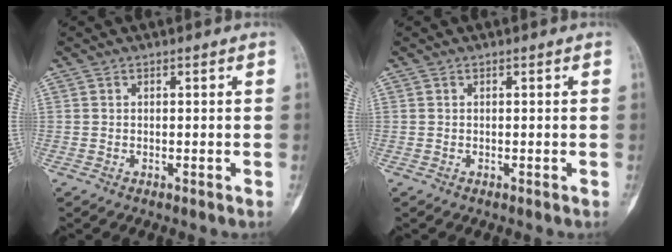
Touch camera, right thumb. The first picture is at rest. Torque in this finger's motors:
{"motor_torque": [0.76, 0.76, 0.06, 0.01, 0.00]}